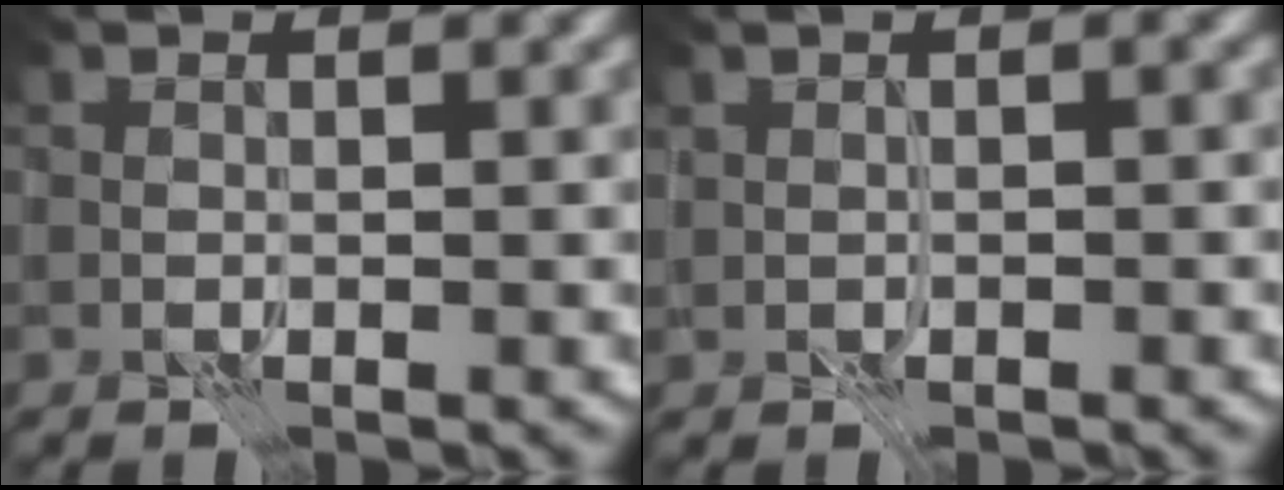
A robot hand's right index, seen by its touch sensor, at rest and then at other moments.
{"total": 0.9, "force": [-0.2, 0.4, 0.8], "torque": [-0.018, -0.004, -0.004]}